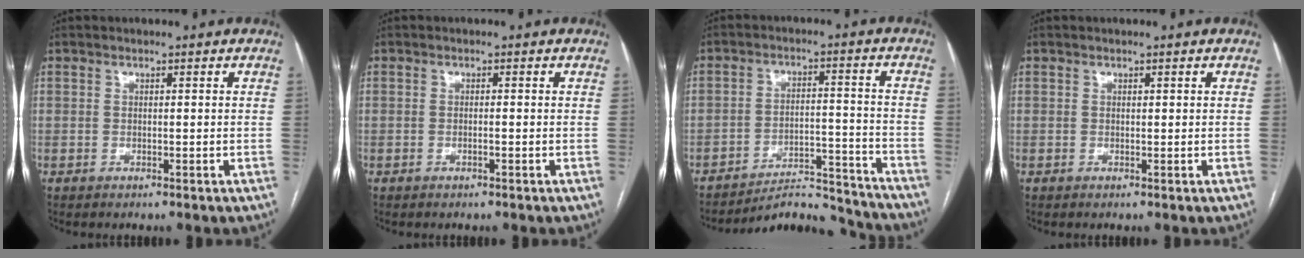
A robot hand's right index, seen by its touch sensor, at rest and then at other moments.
{"total": 0.7, "force": [-0.4, -0.1, 0.6], "torque": [-0.011, 0.001, -0.007]}
{"total": 12.0, "force": [-11.9, 0.9, 0.0], "torque": [0.012, 0.033, -0.176]}
{"total": 0.0}